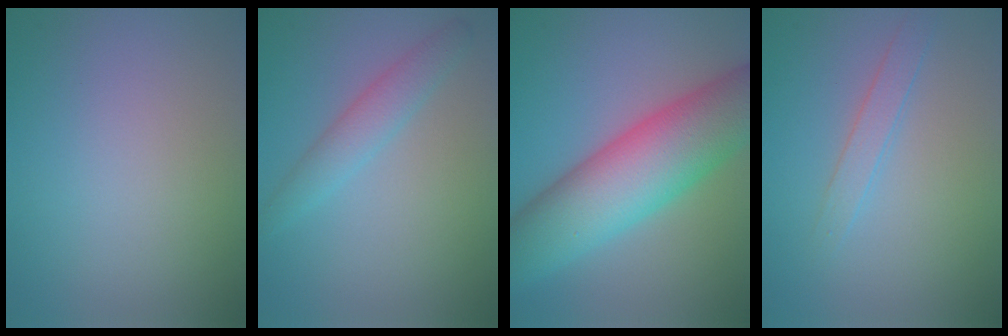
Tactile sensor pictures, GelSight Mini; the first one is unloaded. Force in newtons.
{"total": 2.5, "press": 2.5, "slide": 0.1}
{"total": 11.3, "press": 11.3, "slide": 0.3}
{"total": 1.7, "press": 1.7, "slide": 0.1}